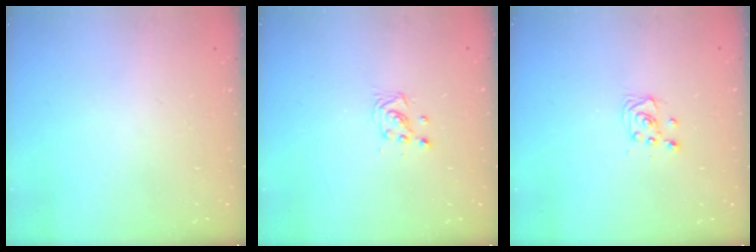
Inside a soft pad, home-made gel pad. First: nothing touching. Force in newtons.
{"total": 3.0, "press": 2.9, "slide": 0.5}
{"total": 2.9, "press": 2.9, "slide": 0.4}